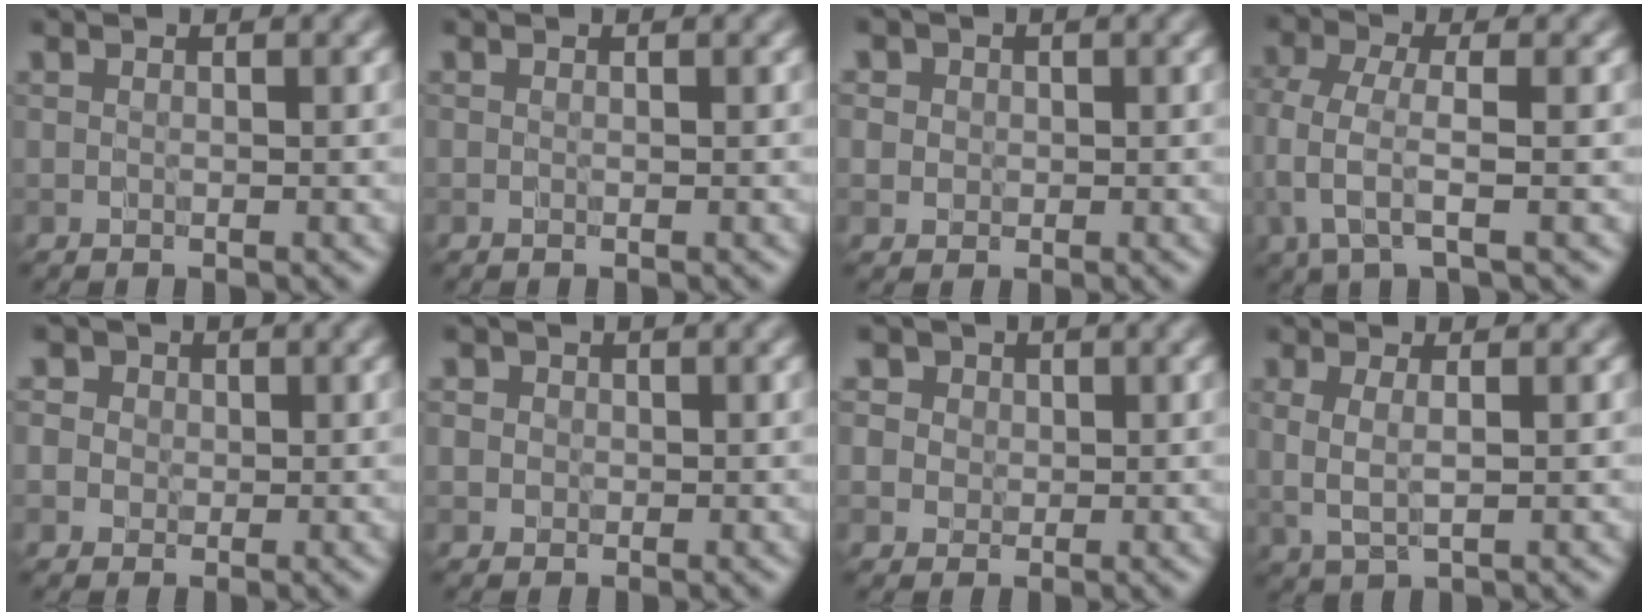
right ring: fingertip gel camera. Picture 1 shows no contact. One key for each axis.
{"total": 0.0}
{"total": 2.0, "fx": 0.7, "fy": 1.8, "fz": 0.5, "tx": 0.002, "ty": 0.006, "tz": 0.009}
{"total": 3.1, "fx": -0.9, "fy": 1.0, "fz": 2.8, "tx": -0.066, "ty": -0.002, "tz": -0.022}
{"total": 4.1, "fx": 1.7, "fy": 3.4, "fz": 1.3, "tx": -0.002, "ty": 0.021, "tz": 0.005}
{"total": 1.6, "fx": 0.3, "fy": 1.5, "fz": 0.3, "tx": 0.018, "ty": 0.007, "tz": -0.007}
{"total": 4.4, "fx": 2.2, "fy": 3.6, "fz": 1.5, "tx": -0.012, "ty": 0.011, "tz": 0.019}
{"total": 1.6, "fx": 0.2, "fy": 0.4, "fz": 1.5, "tx": -0.032, "ty": -0.008, "tz": 0.006}